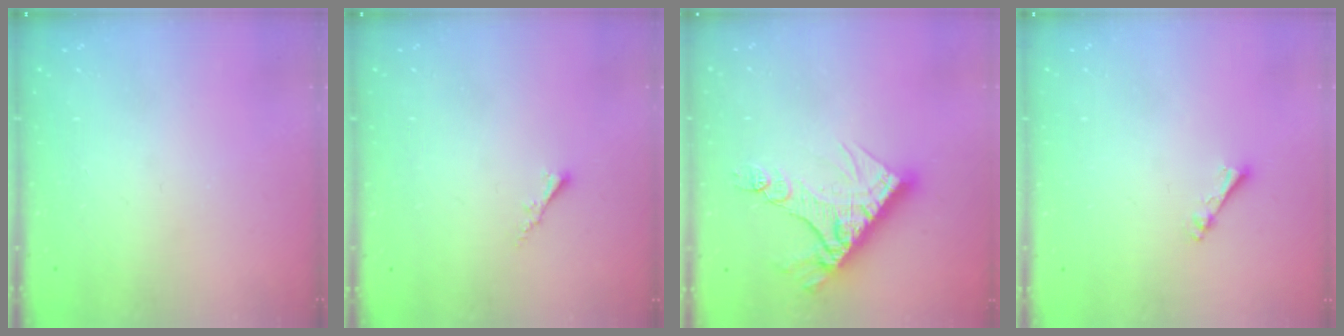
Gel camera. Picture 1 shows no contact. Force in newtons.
{"total": 1.8, "press": 1.7, "slide": 0.5}
{"total": 14.4, "press": 14.4, "slide": 1.1}
{"total": 2.5, "press": 2.4, "slide": 0.5}